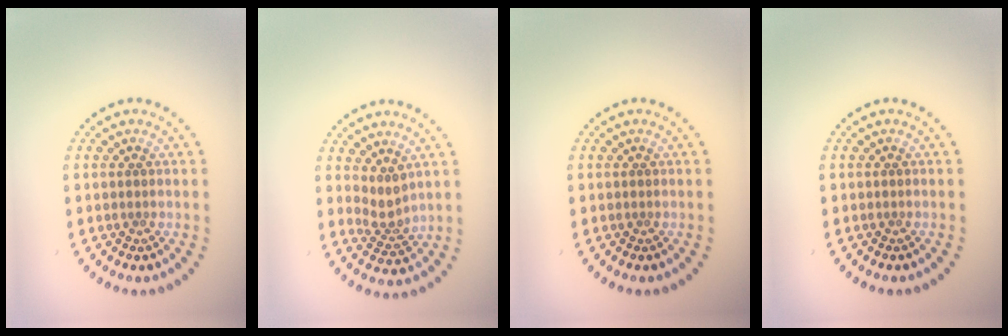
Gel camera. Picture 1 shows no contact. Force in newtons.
{"total": 2.3, "press": 1.6, "slide": 1.6}
{"total": 0.0}
{"total": 0.0}